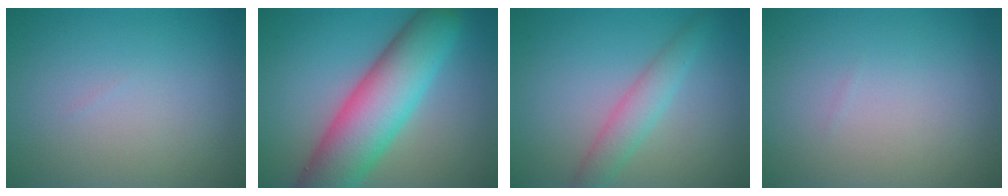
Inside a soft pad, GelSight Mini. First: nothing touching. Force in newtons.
{"total": 10.5, "press": 10.4, "slide": 0.5}
{"total": 2.9, "press": 2.9, "slide": 0.1}
{"total": 0.0}